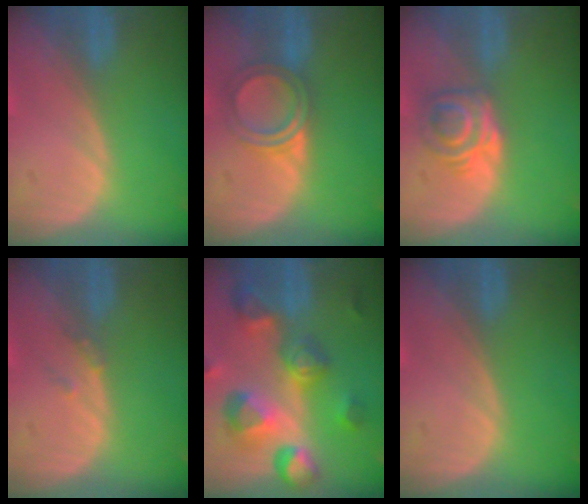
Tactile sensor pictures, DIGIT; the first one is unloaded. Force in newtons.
{"total": 5.0, "press": 4.7, "slide": 1.6}
{"total": 6.1, "press": 5.0, "slide": 3.5}
{"total": 1.3, "press": 1.1, "slide": 0.7}
{"total": 11.0, "press": 9.8, "slide": 4.9}
{"total": 0.0}